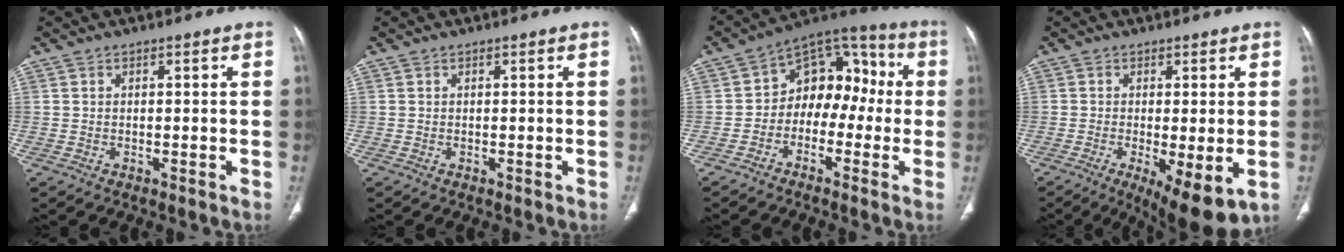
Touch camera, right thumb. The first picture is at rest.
{"total": 0.0}
{"total": 12.6, "force": [-1.3, 9.1, 8.6], "torque": [-0.074, 0.052, -0.041]}
{"total": 10.4, "force": [-3.4, 3.2, 9.3], "torque": [-0.143, -0.021, -0.044]}